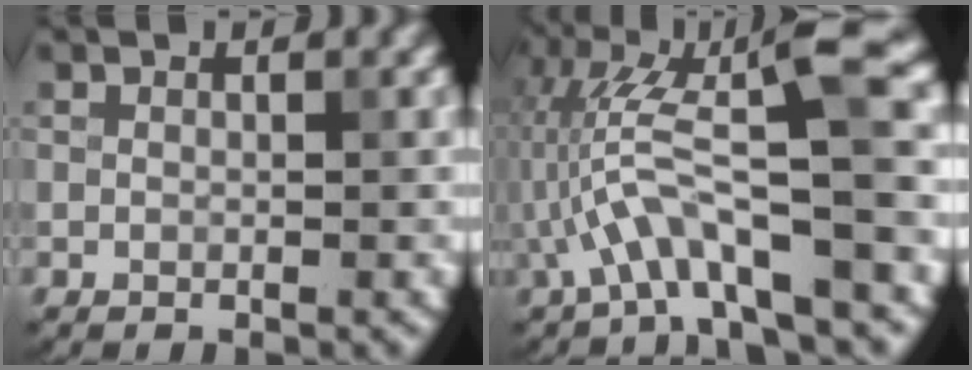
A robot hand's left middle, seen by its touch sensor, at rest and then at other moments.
{"total": 9.2, "force": [-1.7, 2.2, 8.8], "torque": [-0.165, 0.017, -0.033]}